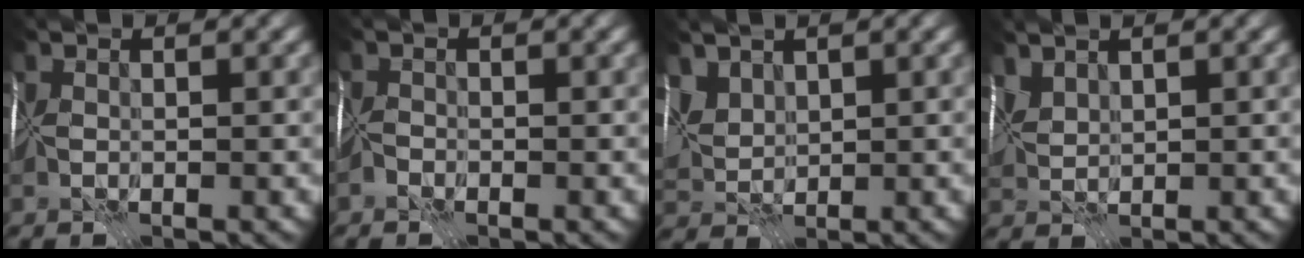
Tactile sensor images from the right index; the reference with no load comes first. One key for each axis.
{"total": 0.6, "fx": -0.5, "fy": 0.2, "fz": -0.1, "tx": 0.005, "ty": 0.005, "tz": -0.014}
{"total": 3.6, "fx": 2.2, "fy": 2.3, "fz": 1.7, "tx": -0.046, "ty": 0.006, "tz": 0.046}
{"total": 2.1, "fx": 1.6, "fy": 0.9, "fz": 1.0, "tx": -0.028, "ty": 0.007, "tz": 0.037}